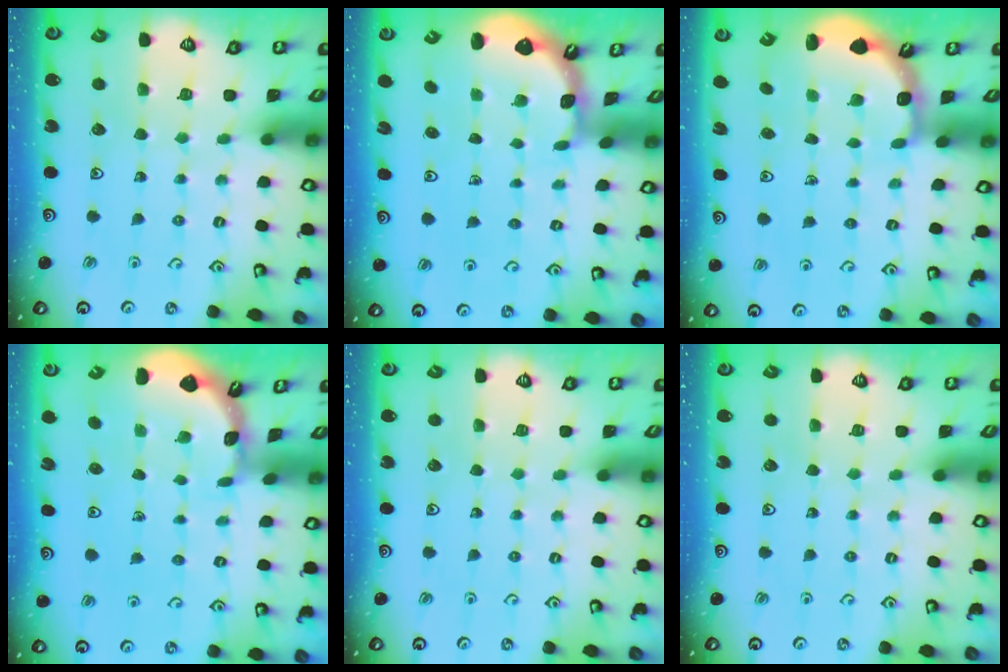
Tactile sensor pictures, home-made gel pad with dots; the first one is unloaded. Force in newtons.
{"total": 1.3, "press": 1.2, "slide": 0.1}
{"total": 3.2, "press": 2.5, "slide": 2.0}
{"total": 1.6, "press": 1.6, "slide": 0.1}
{"total": 0.0}
{"total": 0.0}